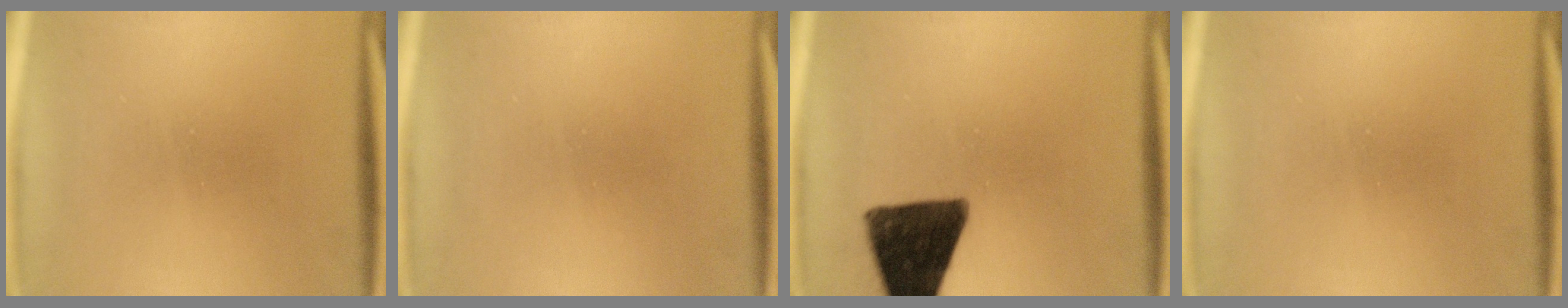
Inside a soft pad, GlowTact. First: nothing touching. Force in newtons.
{"total": 1.9}
{"total": 14.9}
{"total": 0.0}